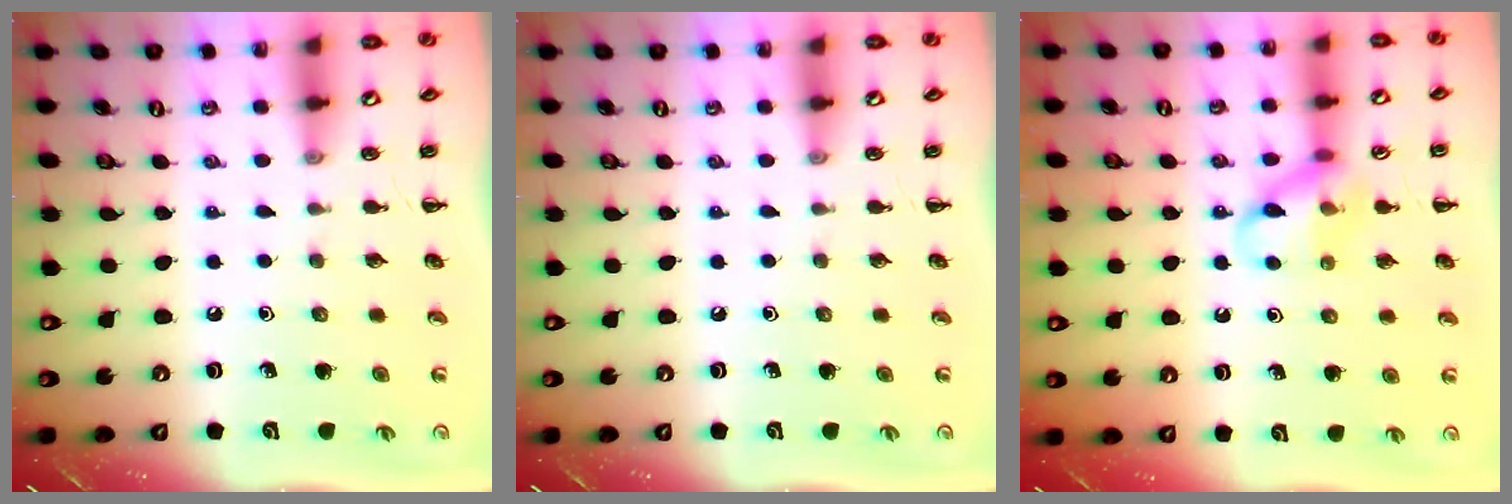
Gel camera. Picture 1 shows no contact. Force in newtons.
{"total": 0.0}
{"total": 12.0, "press": 11.9, "slide": 1.7}